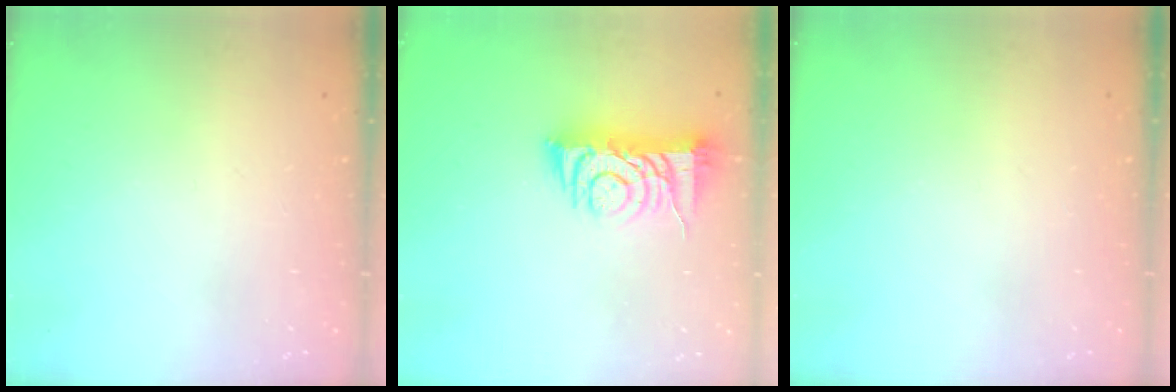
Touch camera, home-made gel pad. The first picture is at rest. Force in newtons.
{"total": 8.4, "press": 8.3, "slide": 0.9}
{"total": 0.0}